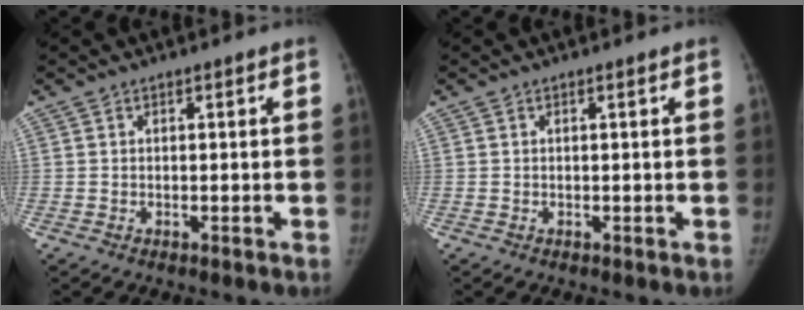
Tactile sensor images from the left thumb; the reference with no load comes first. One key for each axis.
{"total": 0.0}